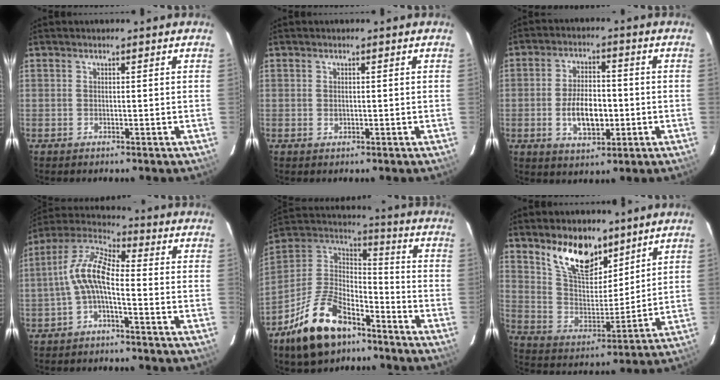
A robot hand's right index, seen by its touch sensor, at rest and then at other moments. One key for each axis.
{"total": 0.9, "fx": 0.0, "fy": 0.7, "fz": 0.6, "tx": -0.010, "ty": 0.001, "tz": 0.001}
{"total": 9.1, "fx": -1.9, "fy": 4.7, "fz": 7.6, "tx": -0.146, "ty": 0.003, "tz": -0.026}
{"total": 8.3, "fx": -2.0, "fy": 2.6, "fz": 7.6, "tx": -0.173, "ty": 0.019, "tz": -0.040}
{"total": 19.1, "fx": -12.2, "fy": 9.7, "fz": 11.1, "tx": -0.234, "ty": 0.017, "tz": -0.211}
{"total": 13.4, "fx": 9.5, "fy": 6.2, "fz": 7.2, "tx": -0.131, "ty": 0.000, "tz": 0.178}